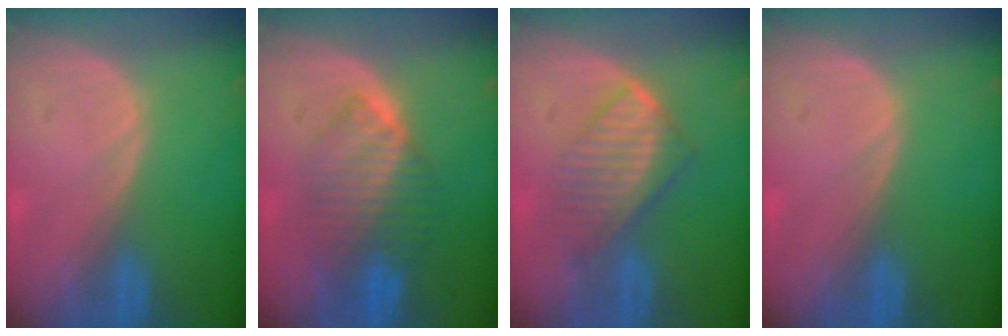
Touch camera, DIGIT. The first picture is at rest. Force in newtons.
{"total": 7.2, "press": 7.1, "slide": 1.0}
{"total": 6.4, "press": 6.3, "slide": 1.4}
{"total": 0.0}